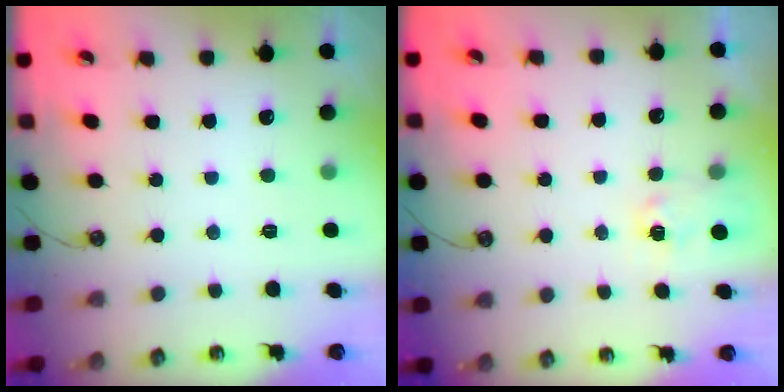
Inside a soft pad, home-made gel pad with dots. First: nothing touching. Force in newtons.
{"total": 2.6, "press": 2.6, "slide": 0.4}